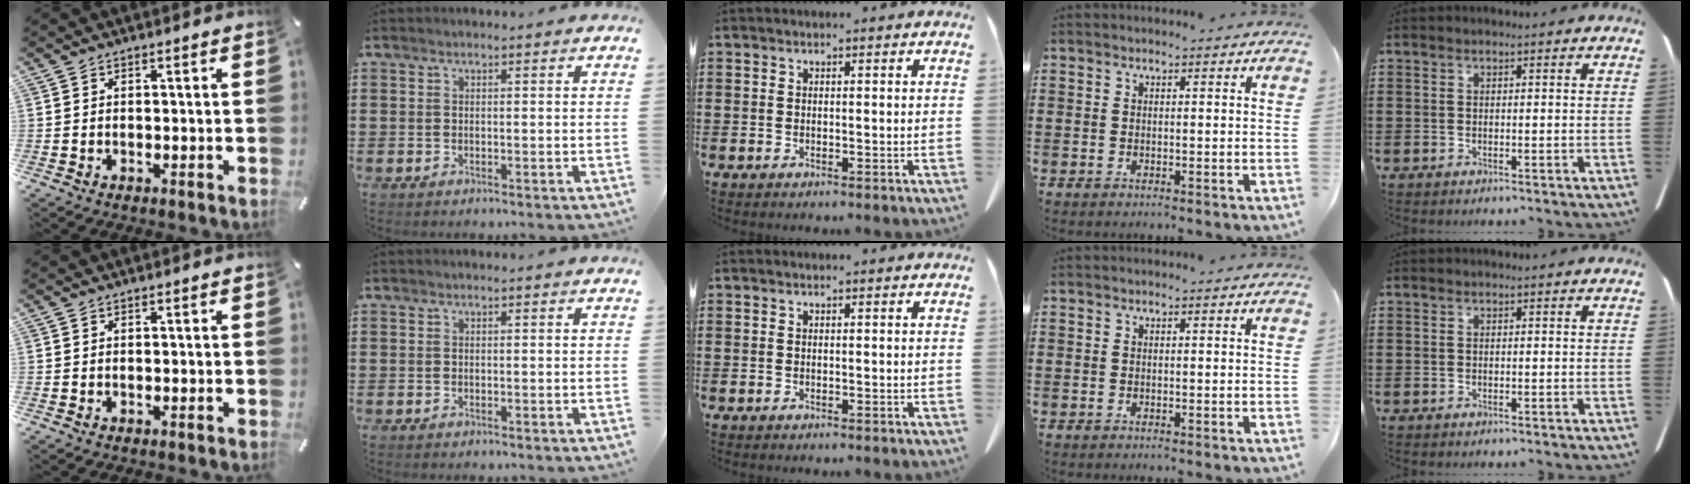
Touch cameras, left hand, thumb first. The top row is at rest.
{}